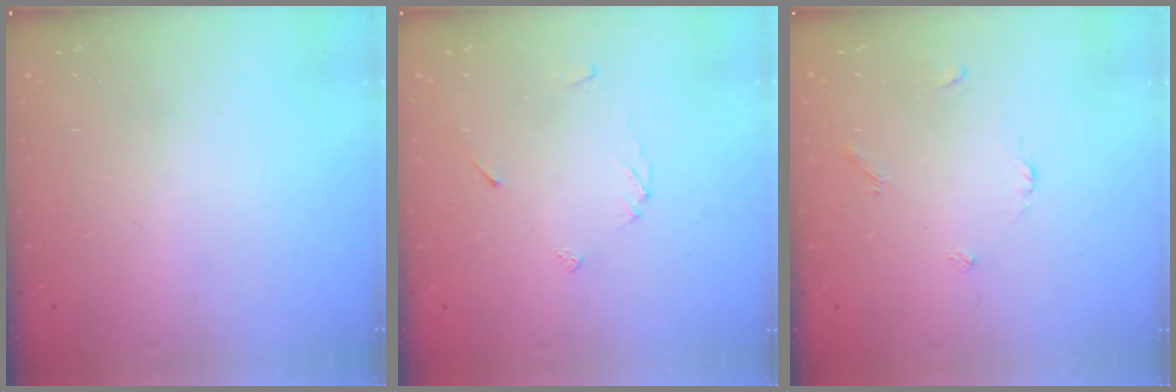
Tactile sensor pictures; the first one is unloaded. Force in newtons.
{"total": 3.6, "press": 3.6, "slide": 0.4}
{"total": 2.9, "press": 2.9, "slide": 0.5}